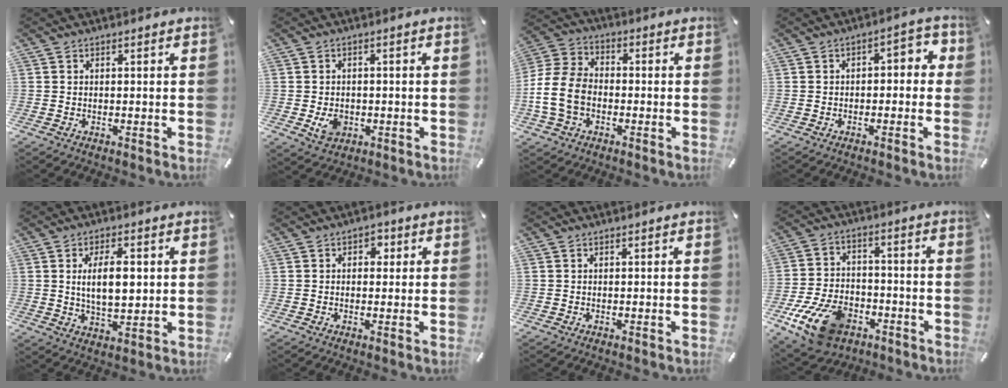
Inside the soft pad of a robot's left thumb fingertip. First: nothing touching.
{"total": 4.7, "force": [-1.1, 3.8, 2.7], "torque": [-0.040, -0.004, -0.020]}
{"total": 12.3, "force": [-3.0, 9.1, 7.7], "torque": [-0.176, 0.020, -0.053]}
{"total": 3.9, "force": [-1.7, 2.3, 2.6], "torque": [-0.041, 0.017, -0.039]}
{"total": 9.5, "force": [1.5, 4.7, 8.1], "torque": [-0.132, -0.002, 0.019]}
{"total": 2.5, "force": [0.1, 2.1, 1.3], "torque": [-0.012, 0.004, -0.005]}
{"total": 0.0}
{"total": 15.2, "force": [-7.7, 9.5, 9.0], "torque": [-0.165, 0.047, -0.128]}